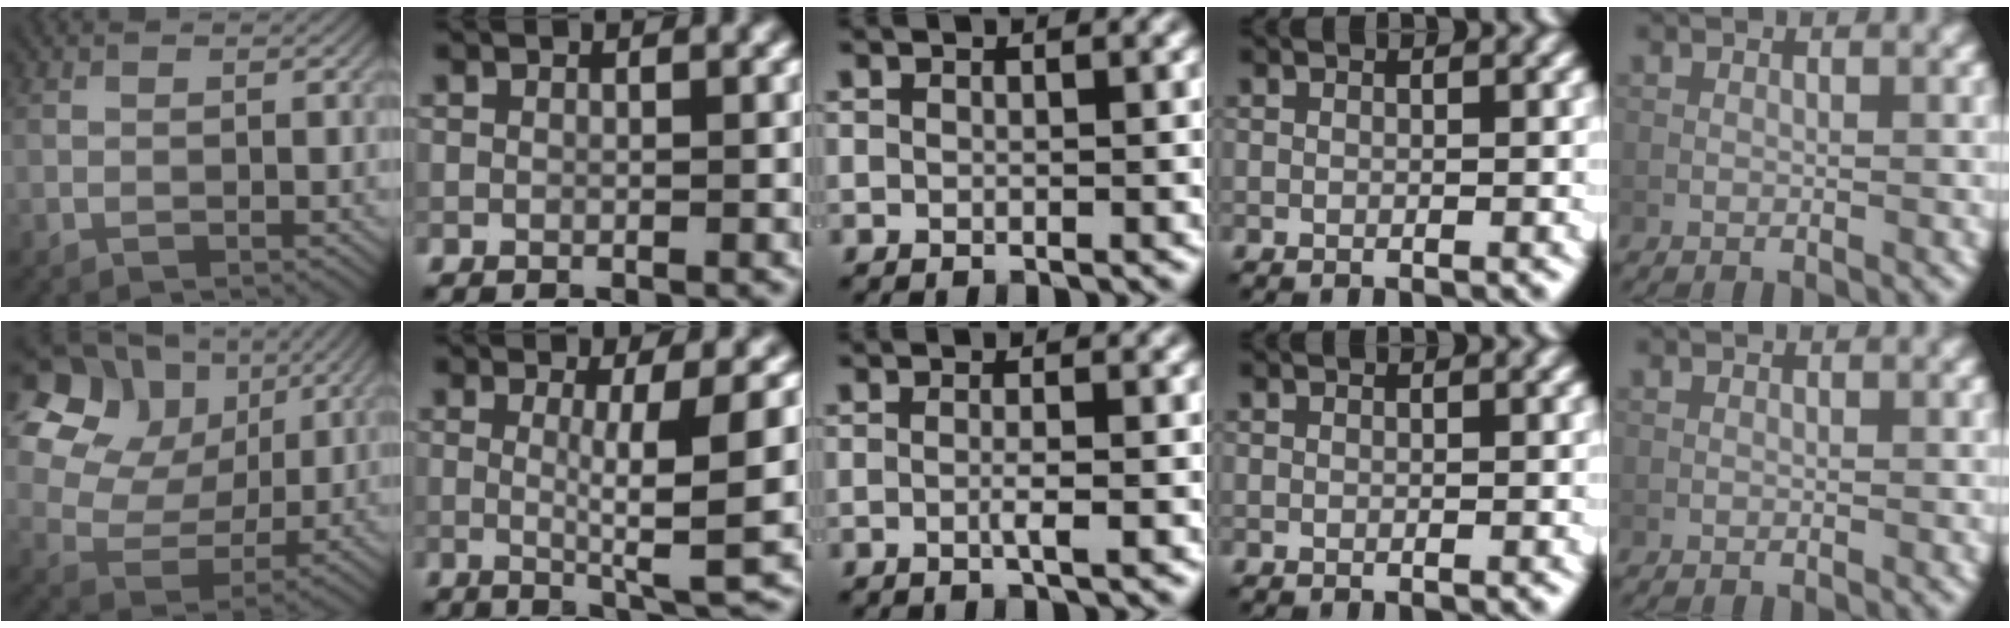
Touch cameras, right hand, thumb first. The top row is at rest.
{"thumb": {"total": 17.0, "force": [7.8, 12.6, 8.2], "torque": [-0.234, 0.061, 0.172]}, "index": {"total": 8.5, "force": [0.0, 1.5, 8.4], "torque": [-0.116, -0.008, 0.005]}, "middle": {"total": 1.6, "force": [-0.3, 0.3, 1.6], "torque": [-0.025, -0.003, -0.008]}}